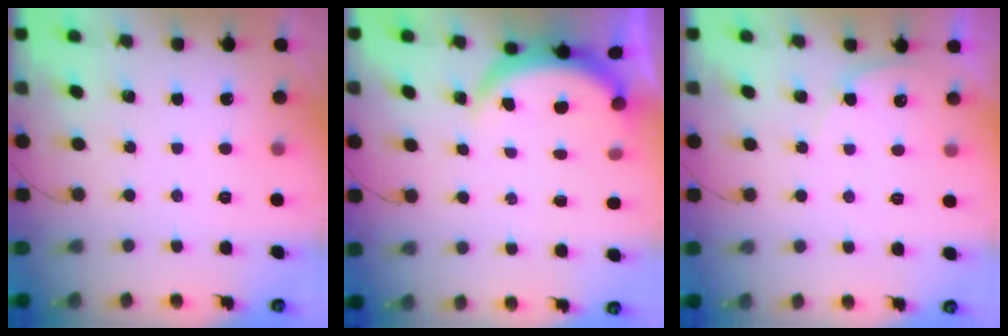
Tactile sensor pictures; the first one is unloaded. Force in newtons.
{"total": 3.9, "press": 3.9, "slide": 0.2}
{"total": 3.4, "press": 3.3, "slide": 0.5}